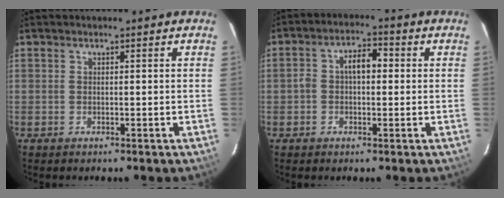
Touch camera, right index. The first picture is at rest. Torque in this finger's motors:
{"motor_torque": [0.12, -0.07, 0.34, 0.09]}